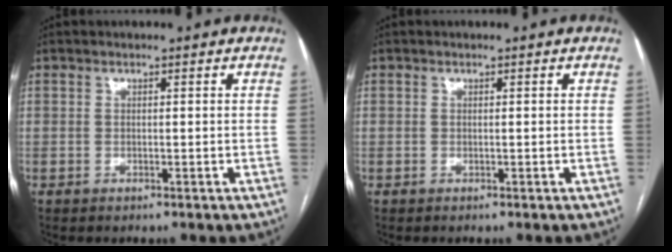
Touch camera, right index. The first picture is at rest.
{"total": 0.0}